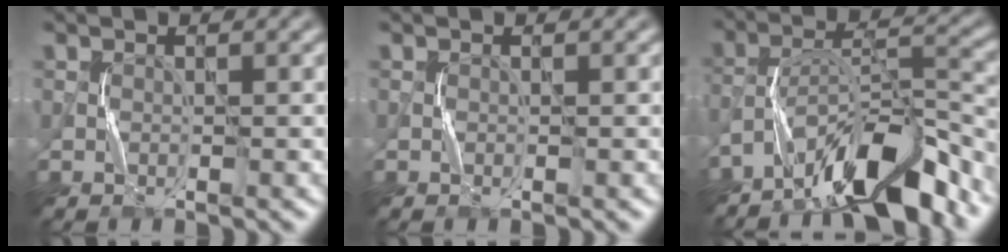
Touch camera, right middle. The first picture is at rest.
{"total": 0.0}
{"total": 9.5, "force": [-7.3, 2.1, 5.8], "torque": [-0.095, 0.010, -0.131]}